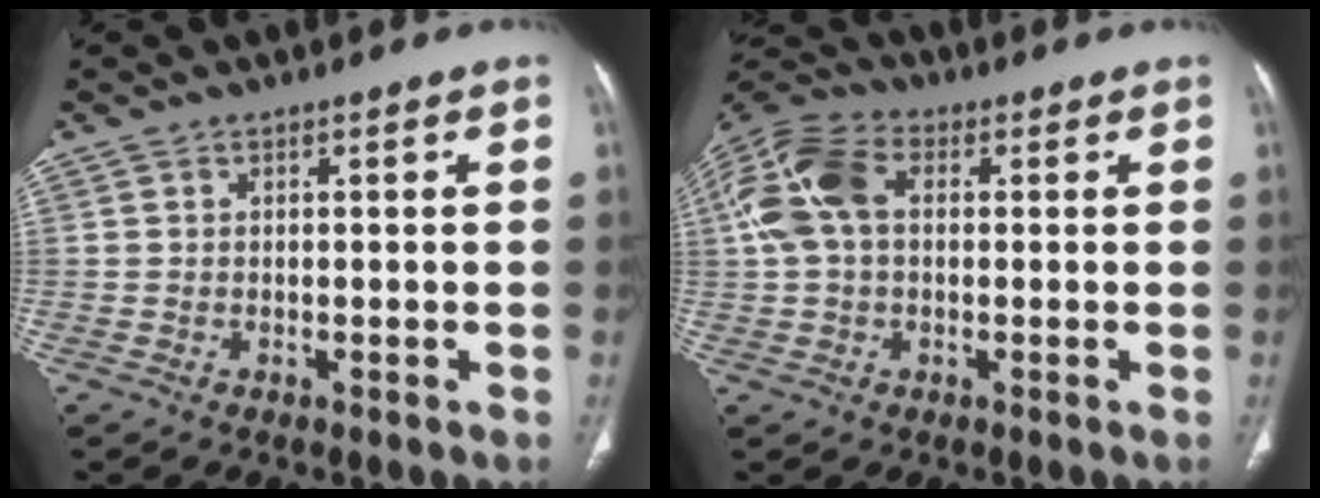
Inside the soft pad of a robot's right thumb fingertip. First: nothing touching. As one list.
[{"total": 12.1, "force": [2.0, 8.0, 8.9], "torque": [-0.189, 0.035, 0.029]}]